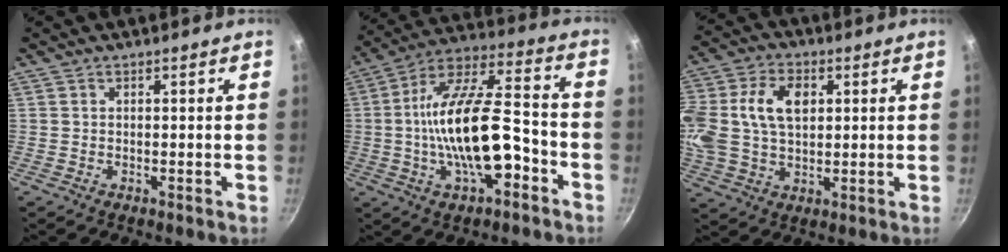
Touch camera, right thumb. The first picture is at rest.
{"total": 20.1, "force": [-5.0, 8.5, 17.5], "torque": [-0.297, 0.047, -0.091]}
{"total": 18.6, "force": [3.6, 12.9, 12.8], "torque": [-0.281, 0.029, 0.063]}